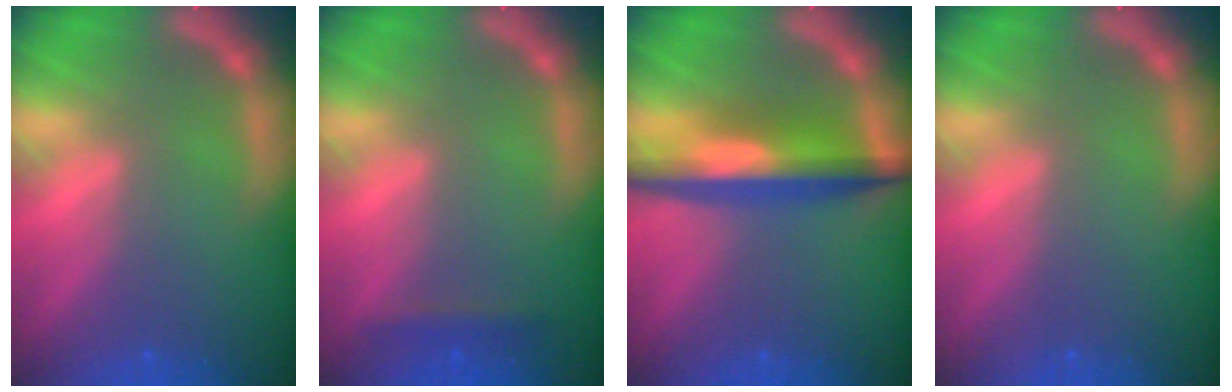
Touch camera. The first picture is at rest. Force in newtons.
{"total": 1.4}
{"total": 7.1}
{"total": 0.0}